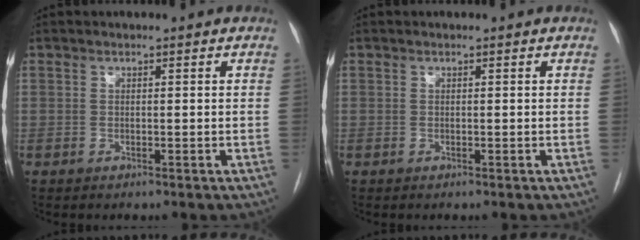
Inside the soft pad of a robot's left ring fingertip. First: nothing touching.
{"total": 0.0}